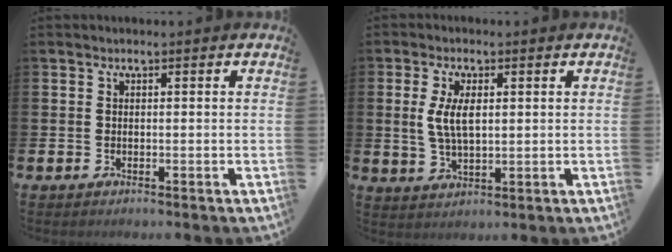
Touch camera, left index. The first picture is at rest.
{"total": 4.9, "force": [1.4, 2.3, 4.1], "torque": [-0.078, 0.006, 0.022]}